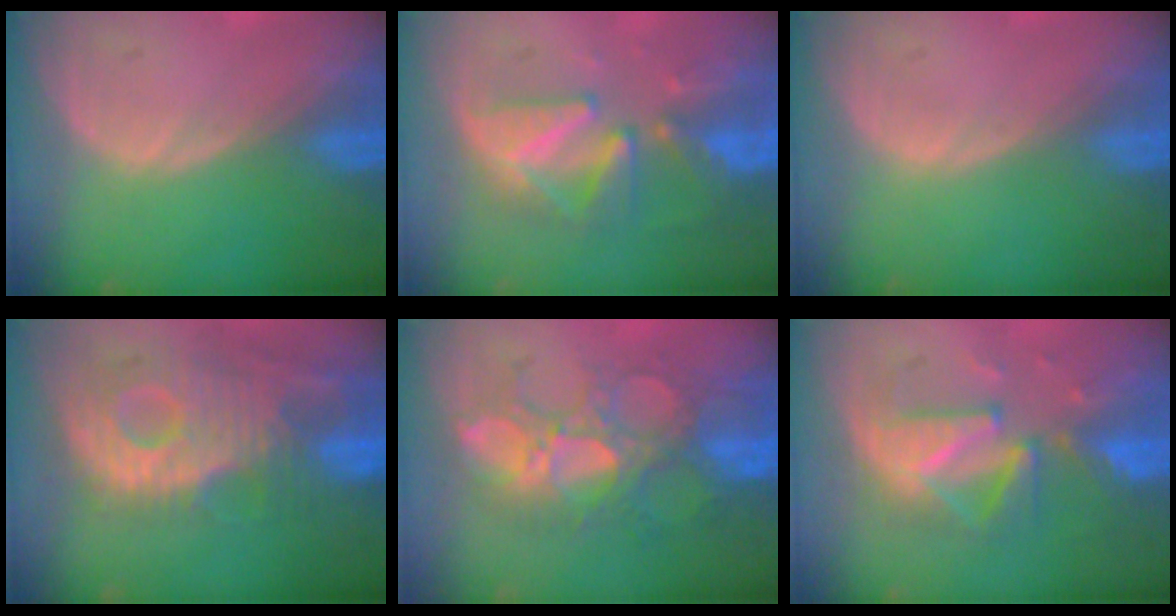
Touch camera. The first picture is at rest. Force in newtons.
{"total": 9.2, "press": 8.5, "slide": 3.4}
{"total": 0.0}
{"total": 11.8, "press": 10.6, "slide": 5.1}
{"total": 10.5, "press": 9.8, "slide": 4.0}
{"total": 8.4, "press": 8.4, "slide": 0.9}